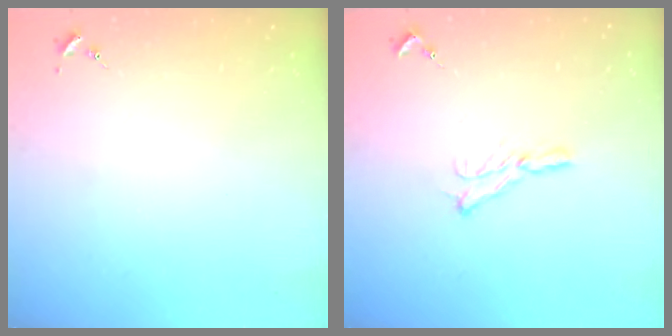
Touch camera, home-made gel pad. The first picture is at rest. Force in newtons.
{"total": 6.9, "press": 6.9, "slide": 0.3}